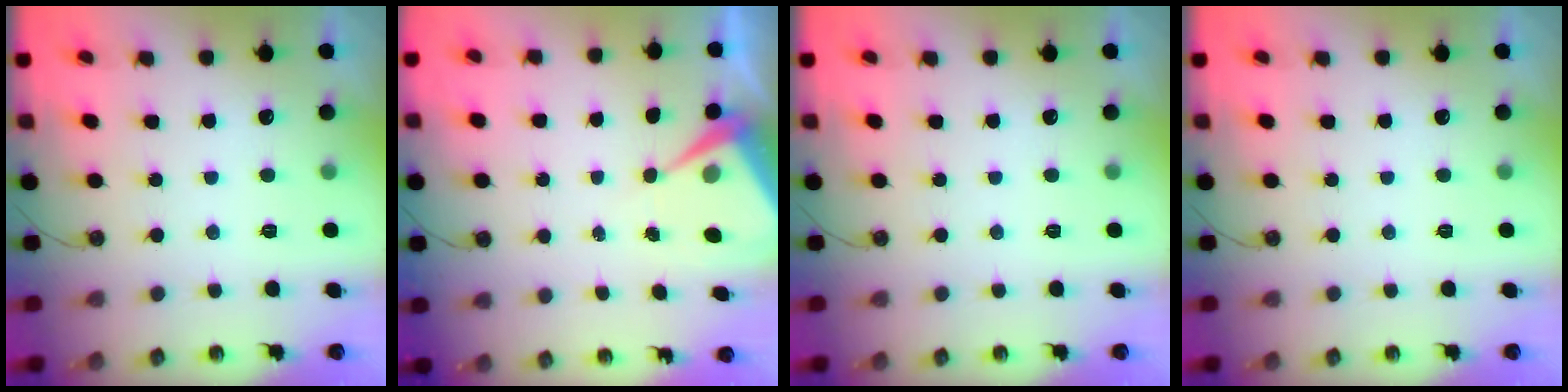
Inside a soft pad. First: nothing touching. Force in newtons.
{"total": 6.6, "press": 6.6, "slide": 0.5}
{"total": 0.0}
{"total": 0.0}